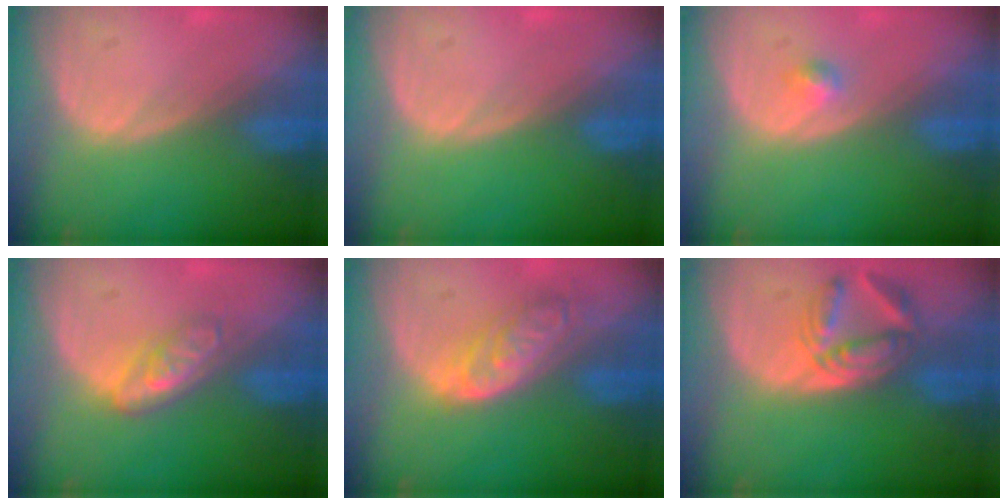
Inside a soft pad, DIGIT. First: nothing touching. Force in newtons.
{"total": 0.0}
{"total": 1.5, "press": 1.3, "slide": 0.8}
{"total": 4.7, "press": 4.2, "slide": 2.2}
{"total": 6.3, "press": 5.6, "slide": 2.8}
{"total": 5.6, "press": 5.6, "slide": 0.8}